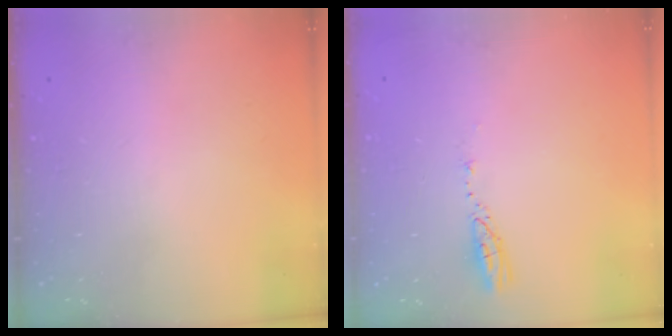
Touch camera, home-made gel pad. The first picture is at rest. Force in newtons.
{"total": 3.5, "press": 3.4, "slide": 0.3}